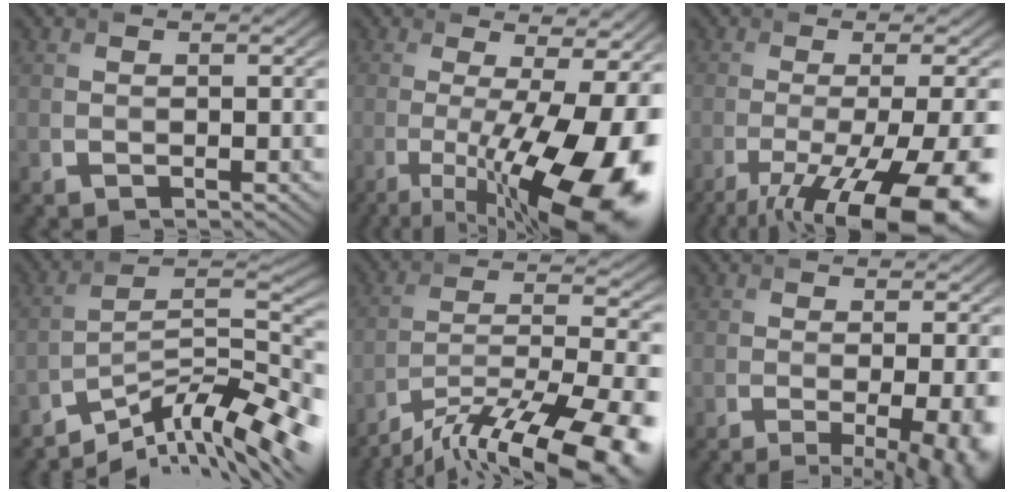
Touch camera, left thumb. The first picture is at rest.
{"total": 16.2, "force": [-4.4, 4.9, 14.9], "torque": [-0.222, -0.027, -0.053]}
{"total": 16.5, "force": [-9.0, 4.0, 13.2], "torque": [-0.200, -0.017, -0.132]}
{"total": 12.8, "force": [-9.7, 2.8, 7.9], "torque": [-0.136, 0.008, -0.174]}
{"total": 17.6, "force": [-13.5, 4.6, 10.3], "torque": [-0.155, -0.011, -0.207]}
{"total": 8.8, "force": [-2.3, 3.0, 7.9], "torque": [-0.079, -0.013, -0.018]}